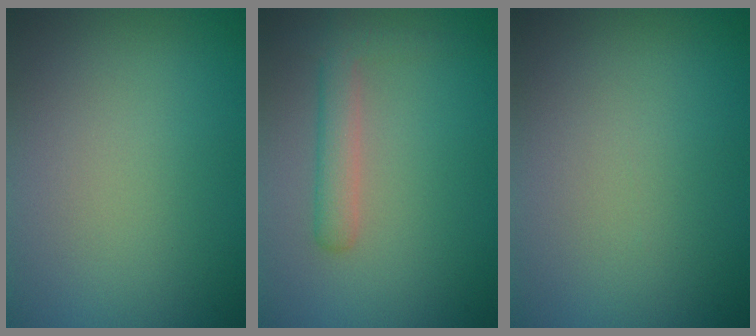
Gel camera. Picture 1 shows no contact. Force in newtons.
{"total": 2.8, "press": 2.8, "slide": 0.2}
{"total": 0.0}